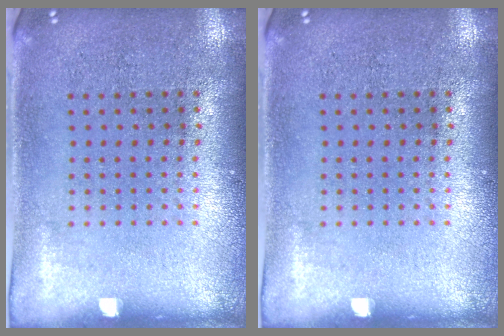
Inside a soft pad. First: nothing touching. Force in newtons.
{"total": 0.0}